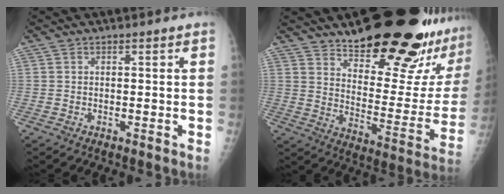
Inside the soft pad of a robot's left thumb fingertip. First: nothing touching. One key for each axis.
{"total": 26.0, "fx": 20.1, "fy": 6.5, "fz": 15.1, "tx": -0.180, "ty": -0.135, "tz": 0.279}